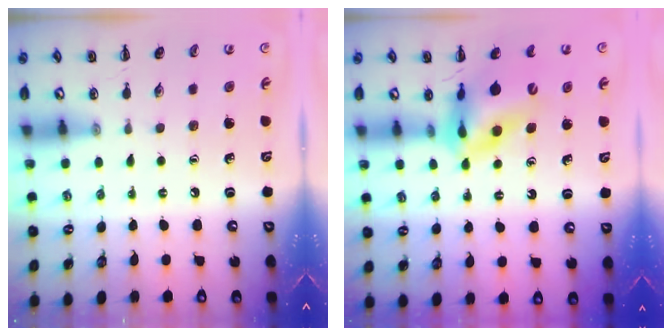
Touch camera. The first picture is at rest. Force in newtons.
{"total": 11.8, "press": 11.1, "slide": 3.9}